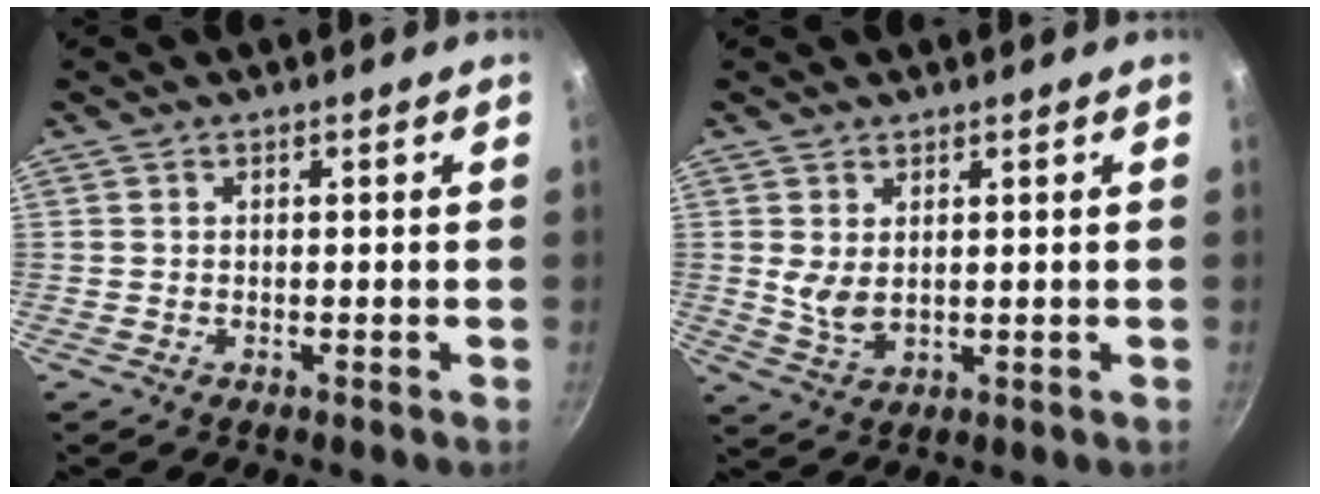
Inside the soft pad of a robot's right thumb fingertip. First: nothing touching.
{"total": 4.3, "force": [1.2, 2.4, 3.4], "torque": [-0.059, -0.018, 0.031]}